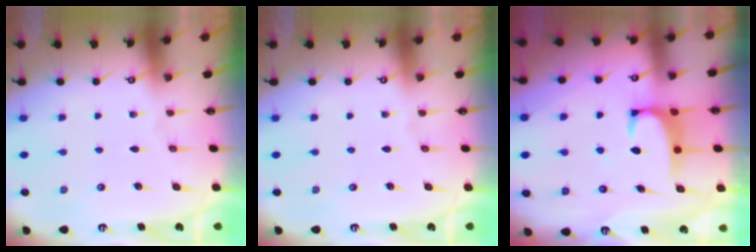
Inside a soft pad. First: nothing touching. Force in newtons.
{"total": 0.0}
{"total": 2.0, "press": 2.0, "slide": 0.3}